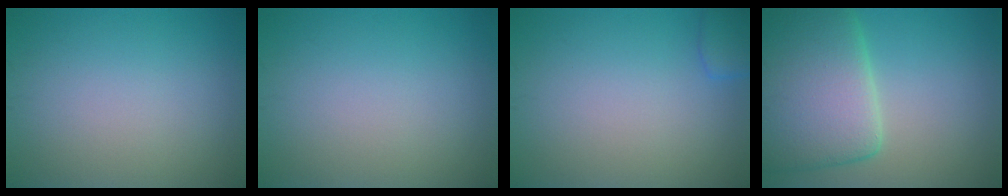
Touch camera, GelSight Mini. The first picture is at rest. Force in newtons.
{"total": 0.0}
{"total": 1.9, "press": 1.9, "slide": 0.2}
{"total": 9.6, "press": 9.5, "slide": 1.1}